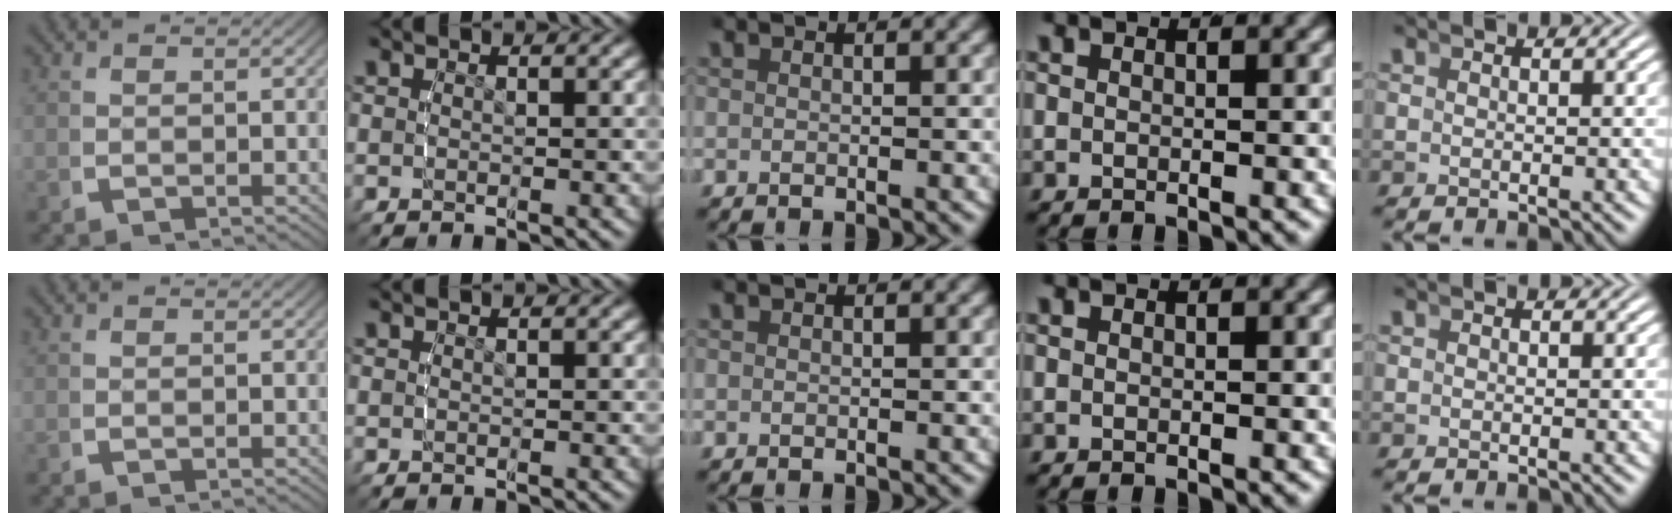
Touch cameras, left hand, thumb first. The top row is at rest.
{}